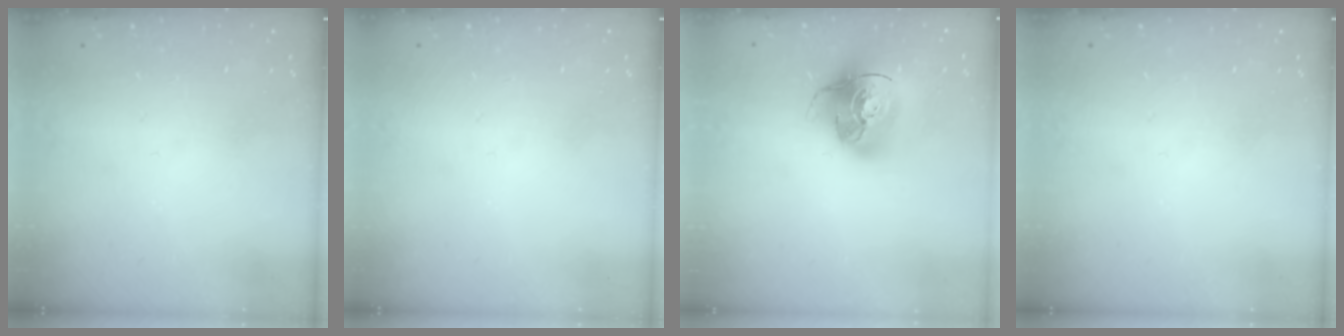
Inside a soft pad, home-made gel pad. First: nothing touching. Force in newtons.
{"total": 0.0}
{"total": 17.5, "press": 17.3, "slide": 2.6}
{"total": 0.0}